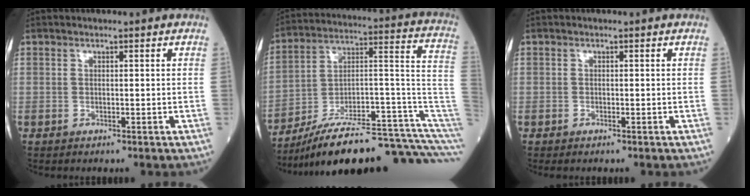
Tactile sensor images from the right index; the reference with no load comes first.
{"total": 24.4, "force": [-19.7, 0.7, 14.5], "torque": [-0.131, 0.044, -0.302]}
{"total": 0.6, "force": [-0.5, 0.3, 0.0], "torque": [-0.002, 0.004, -0.010]}